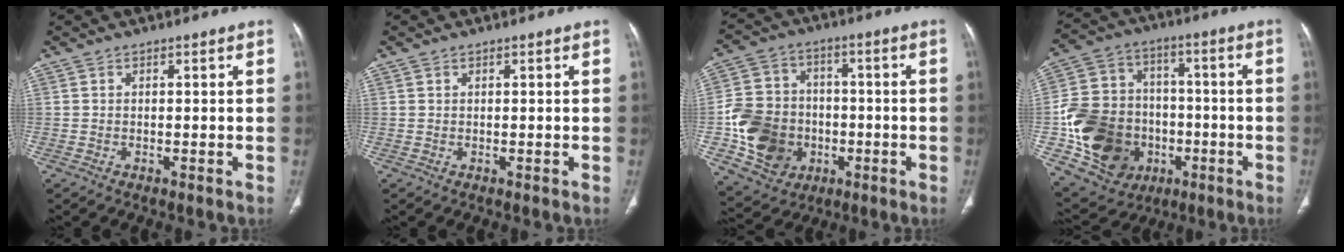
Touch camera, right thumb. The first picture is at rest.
{"total": 0.0}
{"total": 15.6, "force": [-3.4, 13.3, 7.5], "torque": [-0.110, 0.018, -0.051]}
{"total": 21.6, "force": [-5.2, 17.8, 11.0], "torque": [-0.185, 0.037, -0.070]}